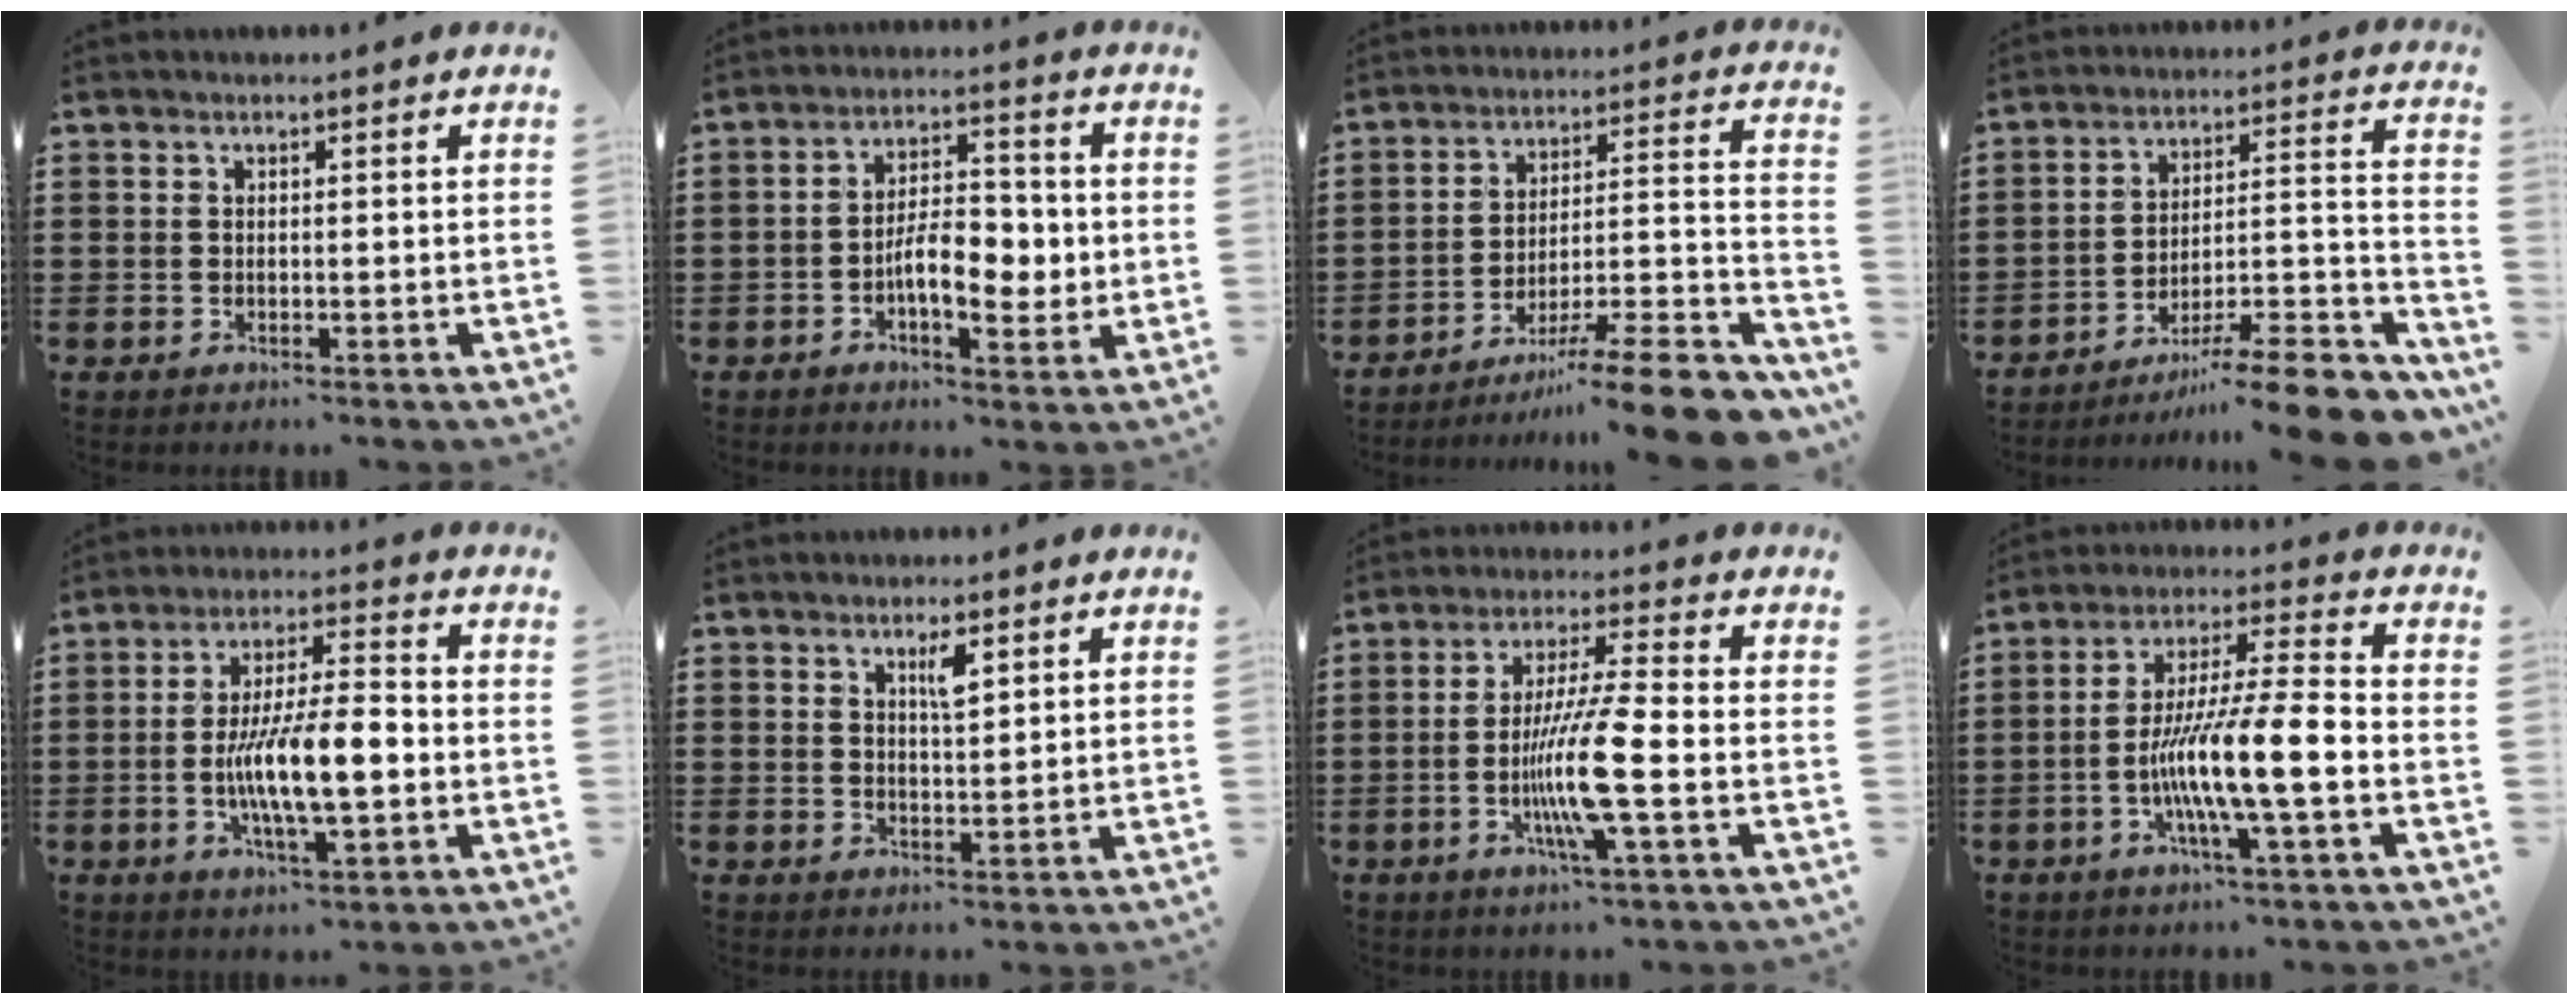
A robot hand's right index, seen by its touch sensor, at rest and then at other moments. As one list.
[{"total": 7.2, "force": [-1.3, 4.0, 5.8], "torque": [-0.084, 0.004, -0.030]}, {"total": 12.3, "force": [-9.3, 0.9, 8.0], "torque": [-0.092, 0.017, -0.172]}, {"total": 11.1, "force": [-8.6, 1.3, 6.9], "torque": [-0.085, 0.017, -0.162]}, {"total": 11.1, "force": [-2.3, 3.2, 10.4], "torque": [-0.194, -0.004, -0.044]}, {"total": 2.9, "force": [1.6, 0.7, 2.3], "torque": [-0.033, -0.002, 0.023]}, {"total": 10.7, "force": [-2.9, 0.4, 10.3], "torque": [-0.206, -0.018, -0.061]}, {"total": 12.4, "force": [-4.0, 1.1, 11.7], "torque": [-0.232, -0.006, -0.080]}]